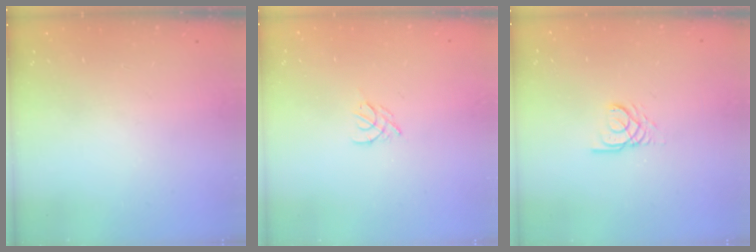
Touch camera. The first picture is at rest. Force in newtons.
{"total": 4.3, "press": 4.2, "slide": 0.7}
{"total": 2.6, "press": 2.6, "slide": 0.1}